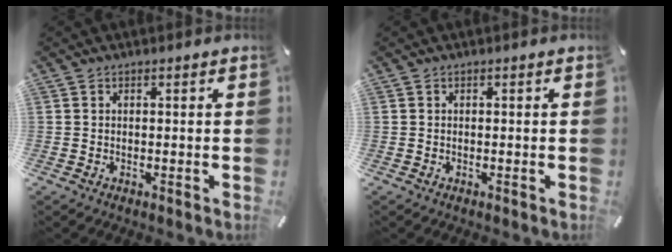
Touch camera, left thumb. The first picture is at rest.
{"total": 0.0}